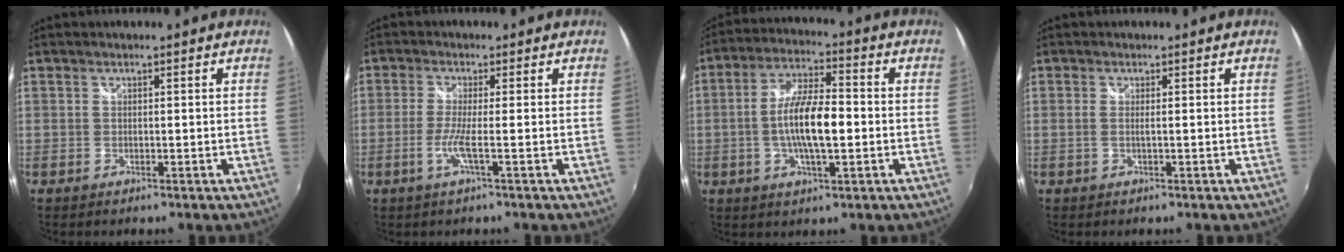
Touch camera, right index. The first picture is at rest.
{"total": 3.8, "force": [-1.3, -0.7, 3.5], "torque": [-0.083, -0.007, -0.030]}
{"total": 11.2, "force": [-1.5, 3.2, 10.6], "torque": [-0.206, 0.004, -0.028]}
{"total": 1.2, "force": [-0.1, -0.1, 1.2], "torque": [-0.024, -0.001, -0.004]}